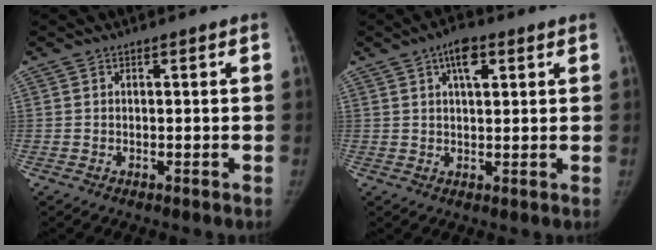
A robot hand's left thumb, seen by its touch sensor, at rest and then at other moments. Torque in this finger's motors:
{"motor_torque": [-0.13, 0.20, 0.61, -0.28, 0.15]}